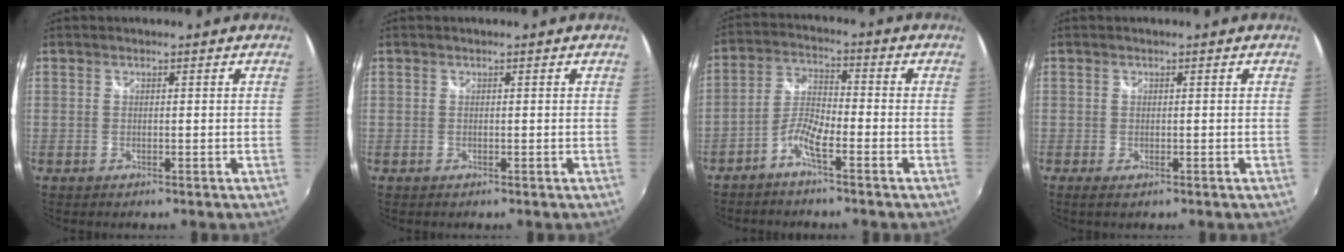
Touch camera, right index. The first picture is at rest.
{"total": 0.0}
{"total": 5.2, "force": [-3.5, 0.9, 3.8], "torque": [-0.092, 0.011, -0.071]}
{"total": 1.1, "force": [-0.5, 0.6, 0.8], "torque": [-0.016, -0.004, -0.009]}